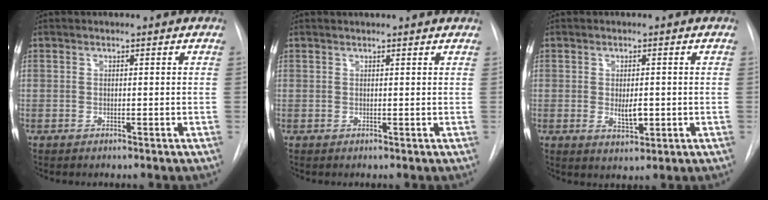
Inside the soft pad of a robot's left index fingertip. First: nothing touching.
{"total": 4.5, "force": [4.3, 0.3, 1.1], "torque": [-0.015, 0.023, 0.044]}
{"total": 3.1, "force": [-0.1, 1.3, 2.8], "torque": [-0.047, -0.006, 0.003]}